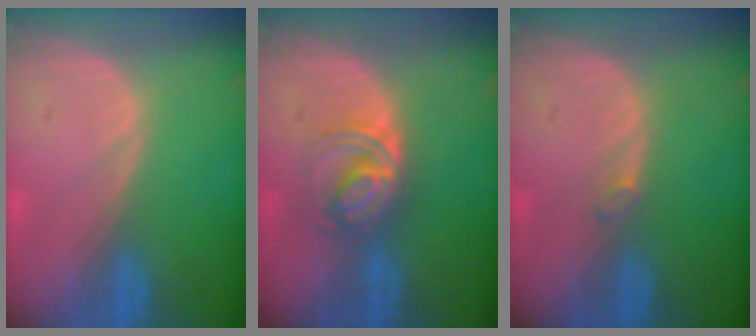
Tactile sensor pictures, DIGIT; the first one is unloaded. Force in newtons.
{"total": 5.8, "press": 5.4, "slide": 2.0}
{"total": 0.9, "press": 0.8, "slide": 0.2}